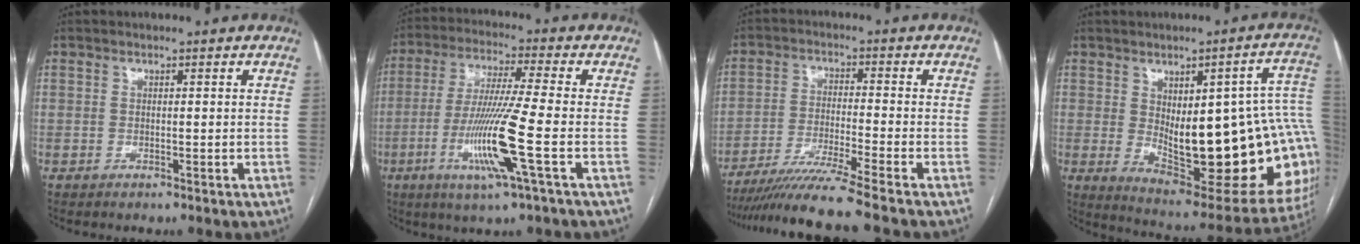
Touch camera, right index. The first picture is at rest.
{"total": 12.6, "force": [-3.7, -1.0, 12.0], "torque": [-0.242, -0.020, -0.076]}
{"total": 11.7, "force": [-9.8, -2.5, 6.0], "torque": [-0.091, -0.032, -0.165]}
{"total": 26.8, "force": [-0.6, 8.5, 25.4], "torque": [-0.259, 0.012, 0.020]}